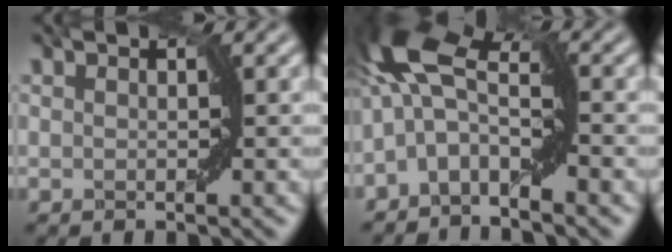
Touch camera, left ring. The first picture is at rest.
{"total": 6.2, "force": [-1.5, 2.9, 5.2], "torque": [-0.097, 0.019, -0.048]}